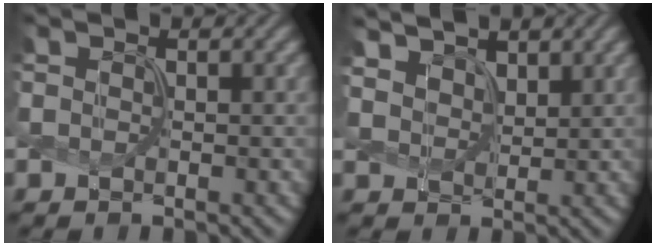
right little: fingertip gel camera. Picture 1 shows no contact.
{"total": 4.9, "force": [3.8, 2.4, 1.9], "torque": [-0.070, 0.000, 0.070]}